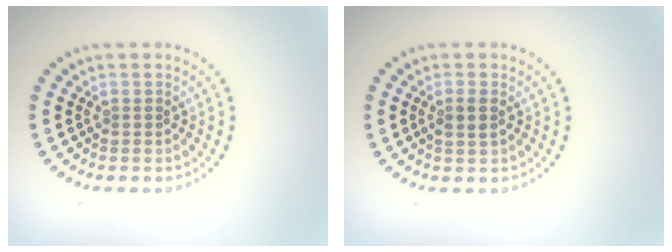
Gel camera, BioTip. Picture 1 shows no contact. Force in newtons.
{"total": 1.4, "press": 1.3, "slide": 0.5}